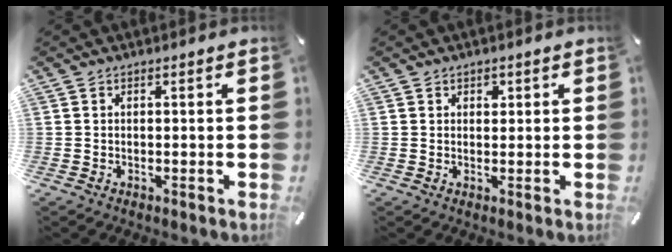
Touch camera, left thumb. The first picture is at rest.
{"total": 1.3, "force": [0.6, 1.1, 0.4], "torque": [0.007, -0.004, 0.007]}